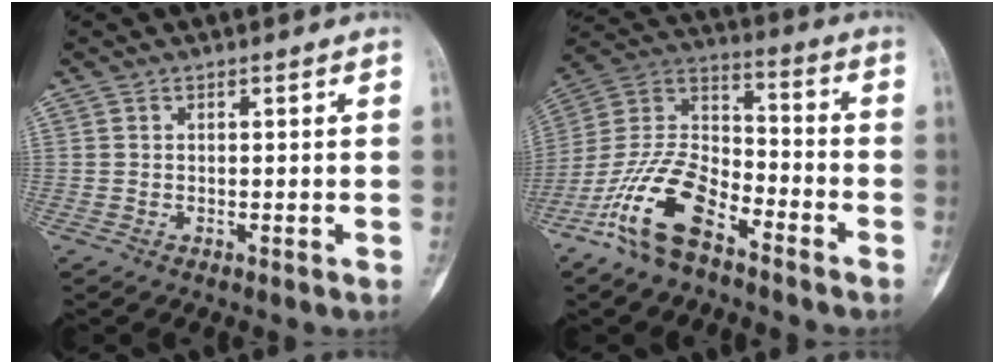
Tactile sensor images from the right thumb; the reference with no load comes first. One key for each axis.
{"total": 16.1, "fx": -9.8, "fy": 7.4, "fz": 10.4, "tx": -0.201, "ty": 0.065, "tz": -0.194}